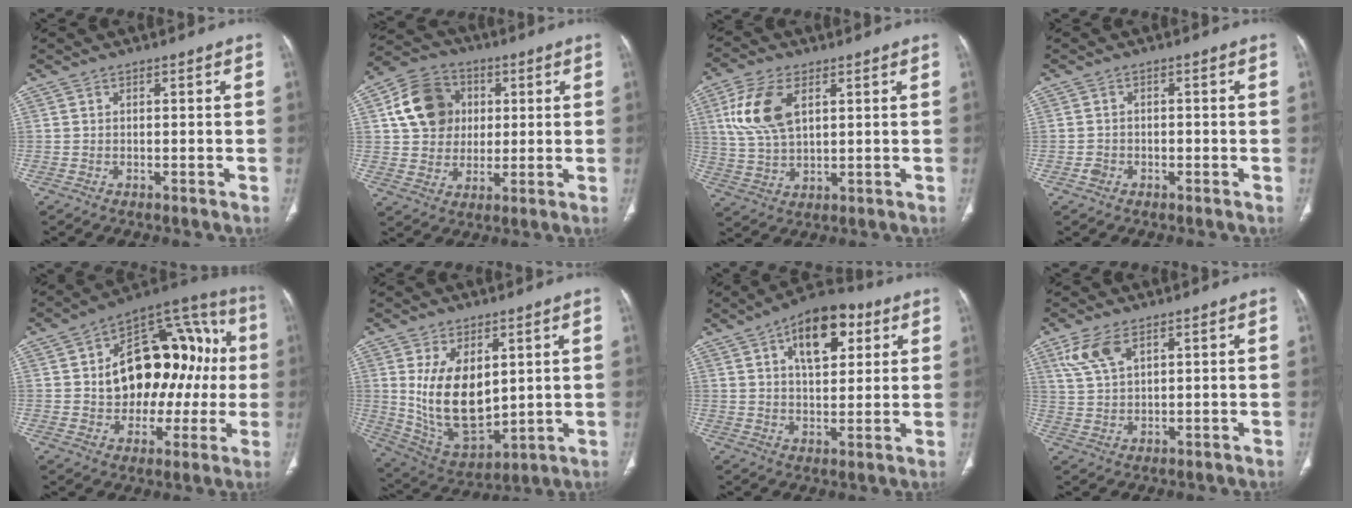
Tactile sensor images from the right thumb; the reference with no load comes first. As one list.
[{"total": 13.4, "force": [3.0, 11.4, 6.5], "torque": [-0.092, 0.006, 0.050]}, {"total": 11.0, "force": [3.7, 5.9, 8.5], "torque": [-0.180, -0.007, 0.075]}, {"total": 1.7, "force": [-0.8, 1.4, 0.5], "torque": [-0.006, 0.009, -0.015]}, {"total": 23.1, "force": [1.5, 15.0, 17.5], "torque": [-0.203, 0.043, 0.030]}, {"total": 15.2, "force": [3.1, 8.7, 12.1], "torque": [-0.192, -0.024, 0.084]}, {"total": 13.4, "force": [5.6, 7.1, 10.0], "torque": [-0.117, -0.005, 0.083]}, {"total": 6.6, "force": [3.6, 3.1, 4.5], "torque": [-0.098, -0.006, 0.080]}]